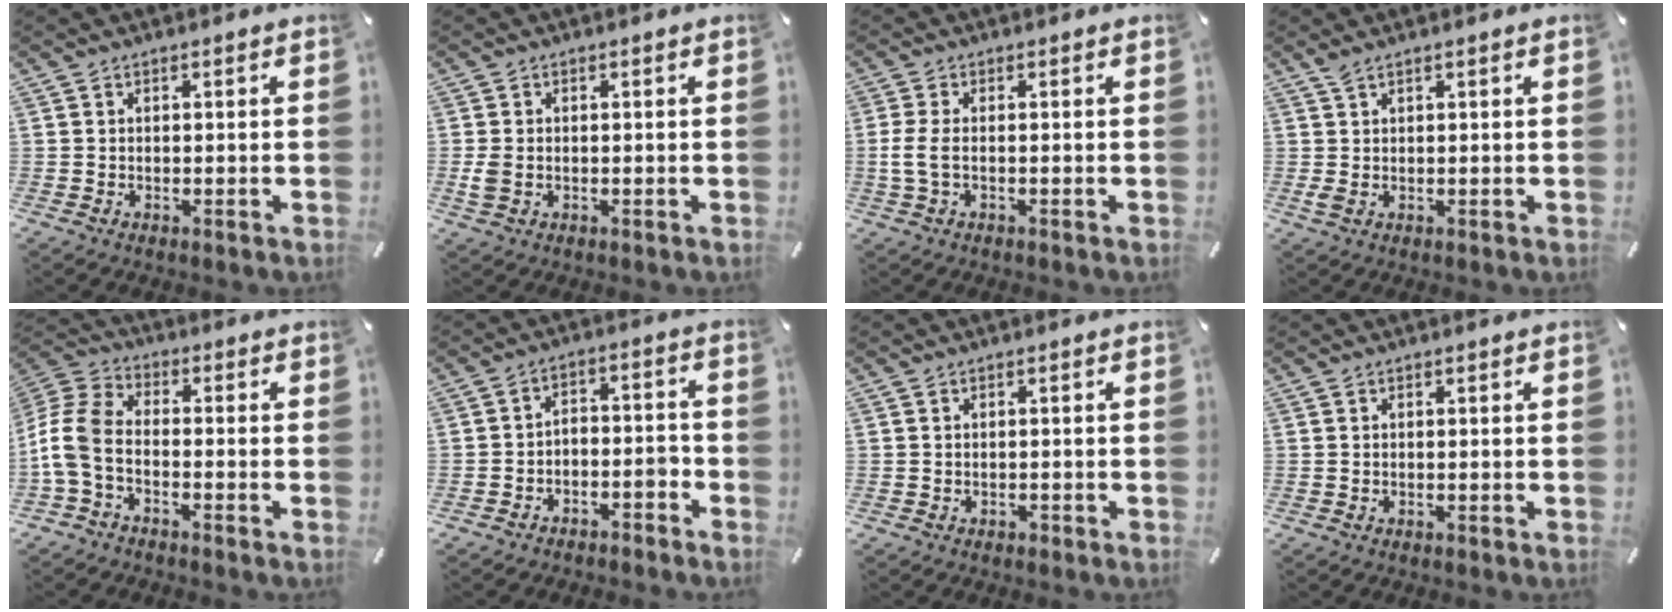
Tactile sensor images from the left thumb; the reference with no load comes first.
{"total": 2.6, "force": [-0.4, 1.8, 1.9], "torque": [-0.032, -0.002, -0.009]}
{"total": 4.4, "force": [-0.5, 1.7, 4.0], "torque": [-0.089, -0.003, -0.013]}
{"total": 2.2, "force": [0.9, 0.9, 1.8], "torque": [-0.036, 0.000, 0.017]}
{"total": 8.3, "force": [-3.6, 4.8, 5.8], "torque": [-0.145, -0.002, -0.072]}
{"total": 4.9, "force": [-3.4, 2.7, 2.2], "torque": [-0.032, 0.022, -0.064]}
{"total": 0.9, "force": [-0.5, 0.7, 0.1], "torque": [-0.003, 0.003, -0.013]}
{"total": 0.0}